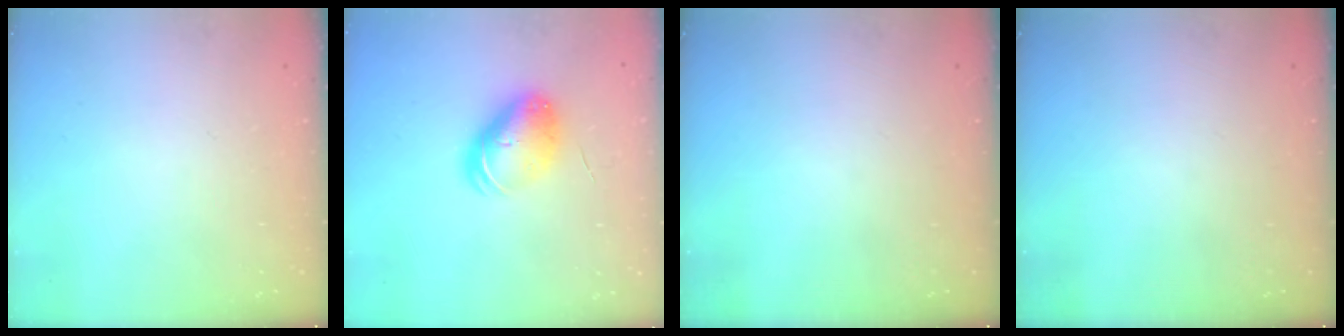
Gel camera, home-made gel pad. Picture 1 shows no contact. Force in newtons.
{"total": 9.0, "press": 8.9, "slide": 1.5}
{"total": 0.0}
{"total": 0.0}